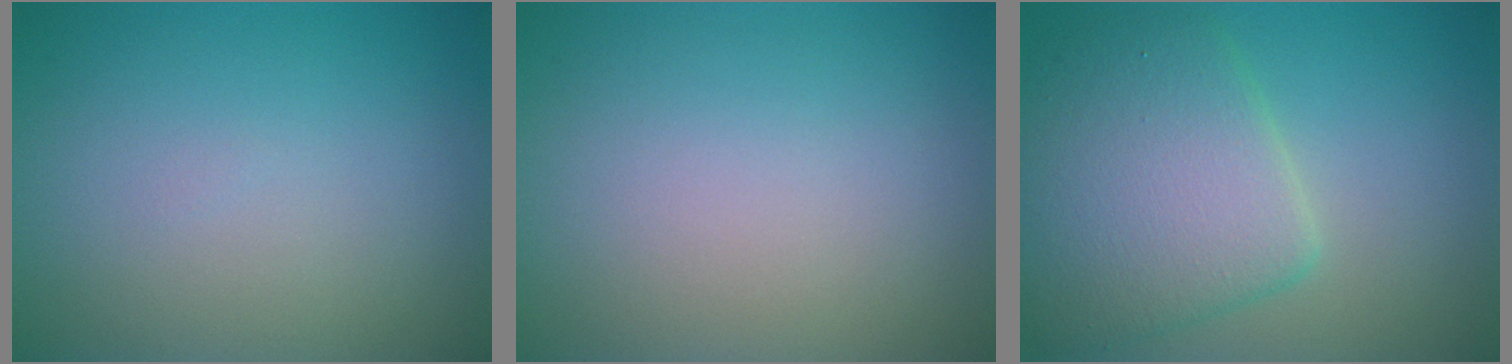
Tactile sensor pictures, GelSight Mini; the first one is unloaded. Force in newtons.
{"total": 0.0}
{"total": 6.9, "press": 6.9, "slide": 0.2}